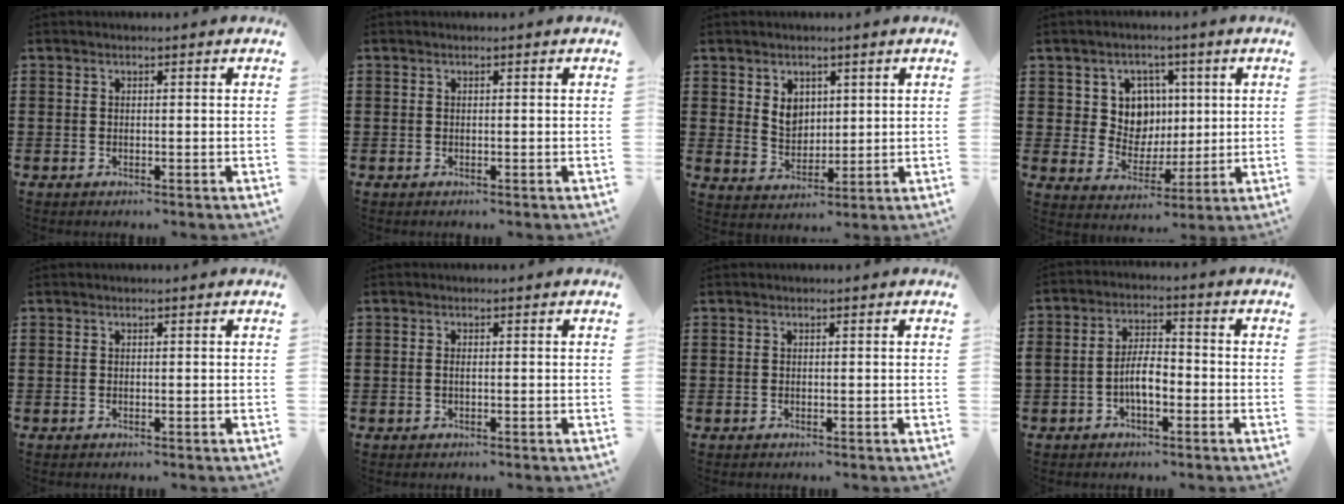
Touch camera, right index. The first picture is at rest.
{"total": 0.0}
{"total": 4.3, "force": [1.9, 3.4, 1.9], "torque": [-0.042, 0.007, 0.033]}
{"total": 7.4, "force": [2.1, 6.5, 2.9], "torque": [-0.073, 0.008, 0.038]}
{"total": 0.0}
{"total": 0.7, "force": [-0.1, 0.3, 0.6], "torque": [-0.014, -0.001, -0.002]}
{"total": 0.0}
{"total": 5.1, "force": [-1.8, 2.3, 4.2], "torque": [-0.087, 0.005, -0.036]}